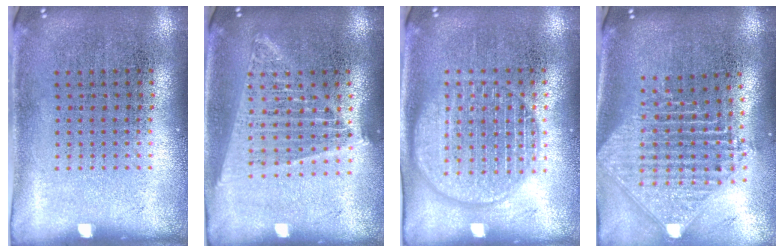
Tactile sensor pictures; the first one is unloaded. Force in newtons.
{"total": 1.7, "press": 1.5, "slide": 0.8}
{"total": 2.1, "press": 2.1, "slide": 0.3}
{"total": 2.3, "press": 1.8, "slide": 1.5}